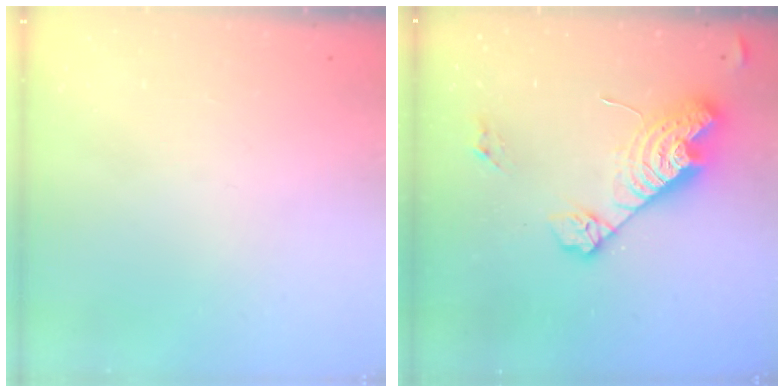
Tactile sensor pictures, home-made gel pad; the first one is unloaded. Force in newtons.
{"total": 15.9, "press": 15.9, "slide": 1.3}